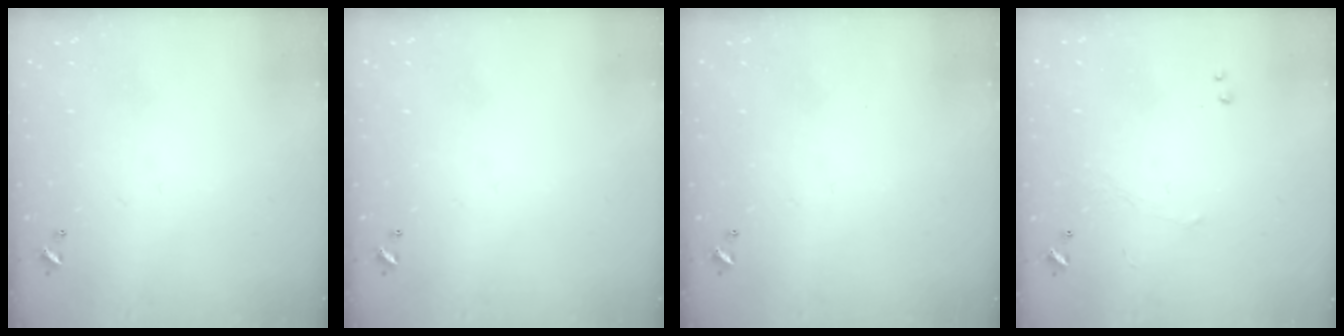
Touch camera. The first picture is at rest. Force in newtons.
{"total": 0.0}
{"total": 0.0}
{"total": 0.7, "press": 0.3, "slide": 0.6}